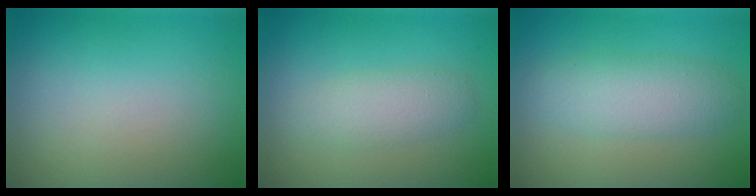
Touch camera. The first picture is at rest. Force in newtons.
{"total": 2.7, "press": 2.7, "slide": 0.2}
{"total": 3.9, "press": 3.9, "slide": 0.2}